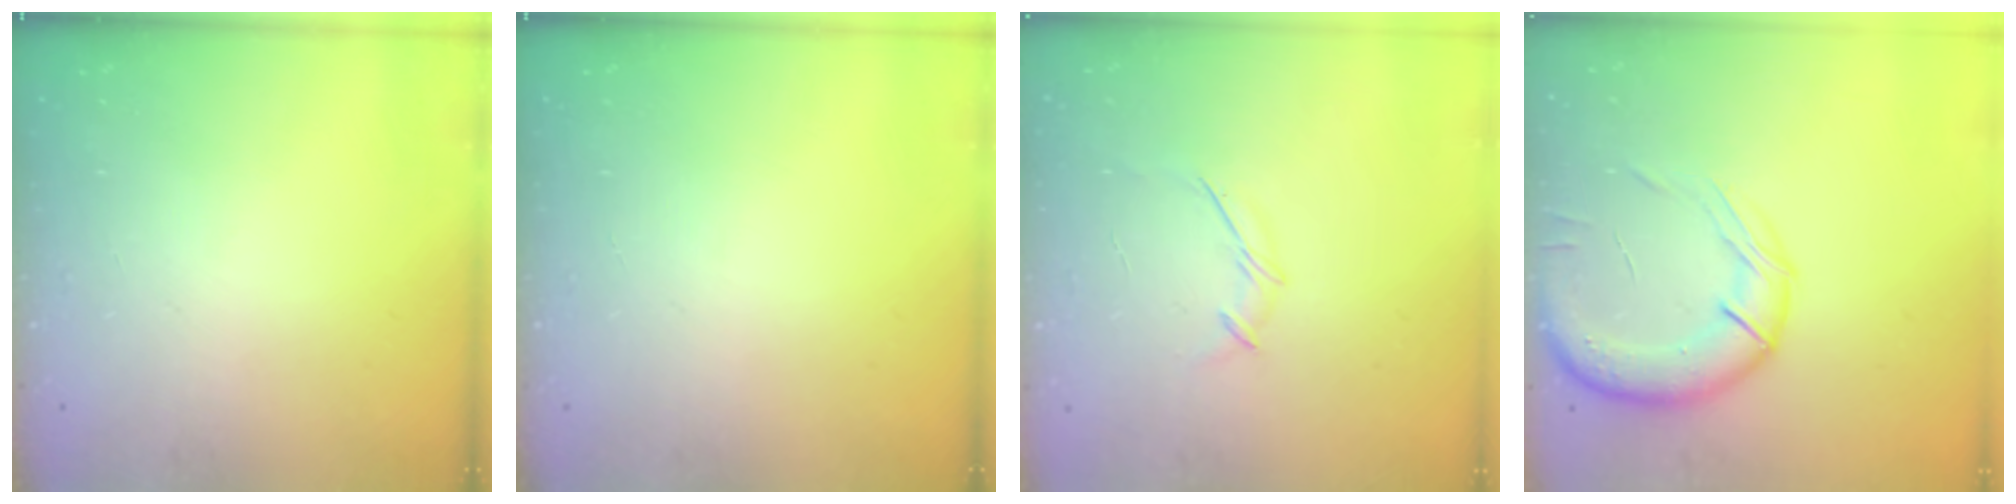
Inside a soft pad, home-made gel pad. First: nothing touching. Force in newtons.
{"total": 0.0}
{"total": 4.1, "press": 4.0, "slide": 0.9}
{"total": 16.6, "press": 16.1, "slide": 4.3}